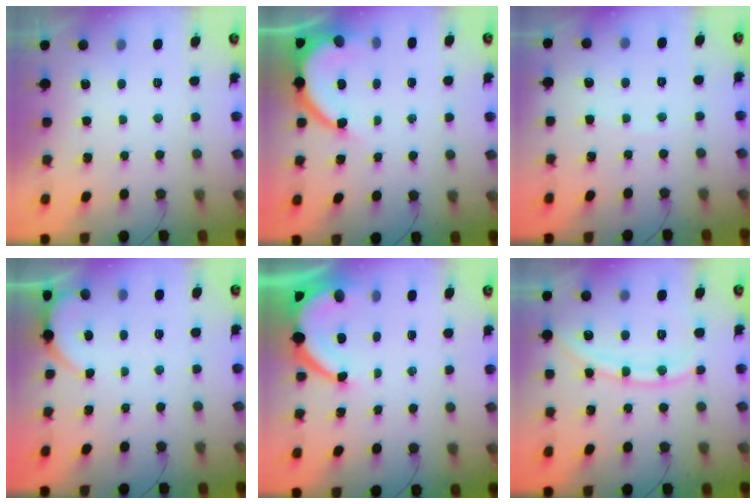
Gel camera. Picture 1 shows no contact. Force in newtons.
{"total": 9.7, "press": 9.7, "slide": 1.0}
{"total": 1.8, "press": 1.7, "slide": 0.2}
{"total": 1.4, "press": 1.4, "slide": 0.2}
{"total": 7.4, "press": 7.3, "slide": 1.0}
{"total": 9.7, "press": 9.6, "slide": 1.4}